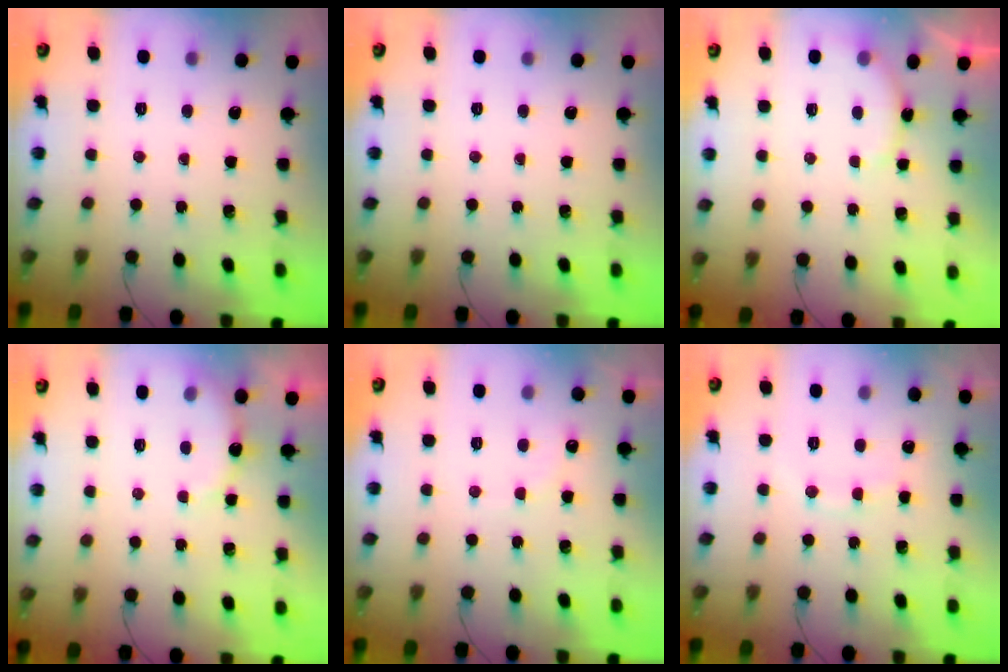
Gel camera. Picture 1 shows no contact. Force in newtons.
{"total": 0.0}
{"total": 5.2, "press": 5.1, "slide": 0.9}
{"total": 4.7, "press": 4.6, "slide": 1.1}
{"total": 6.7, "press": 6.6, "slide": 1.0}
{"total": 8.4, "press": 8.3, "slide": 1.2}